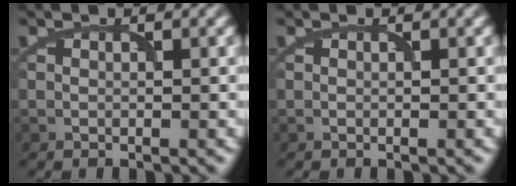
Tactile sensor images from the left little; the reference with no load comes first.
{"total": 0.0}